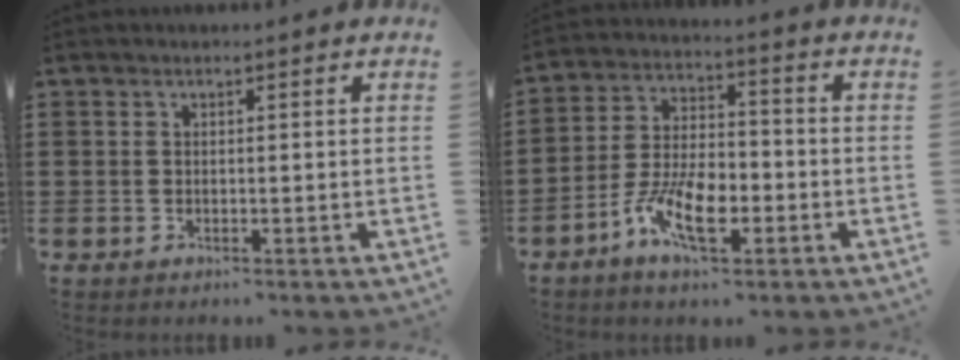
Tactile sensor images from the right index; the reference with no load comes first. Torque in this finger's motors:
{"motor_torque": [1.25, 0.88, 0.73, 0.10]}